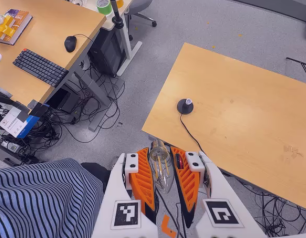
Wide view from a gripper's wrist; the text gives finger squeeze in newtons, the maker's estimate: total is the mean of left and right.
{"total": 24.0, "left": 25.2, "right": 22.8}